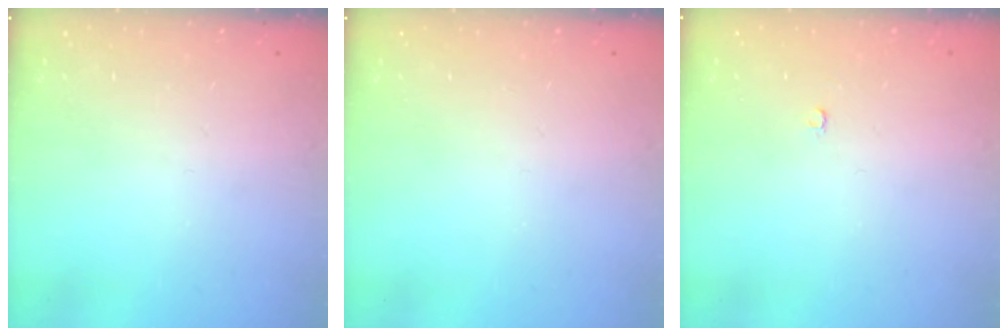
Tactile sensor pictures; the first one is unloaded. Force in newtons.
{"total": 0.0}
{"total": 2.1, "press": 2.1, "slide": 0.2}